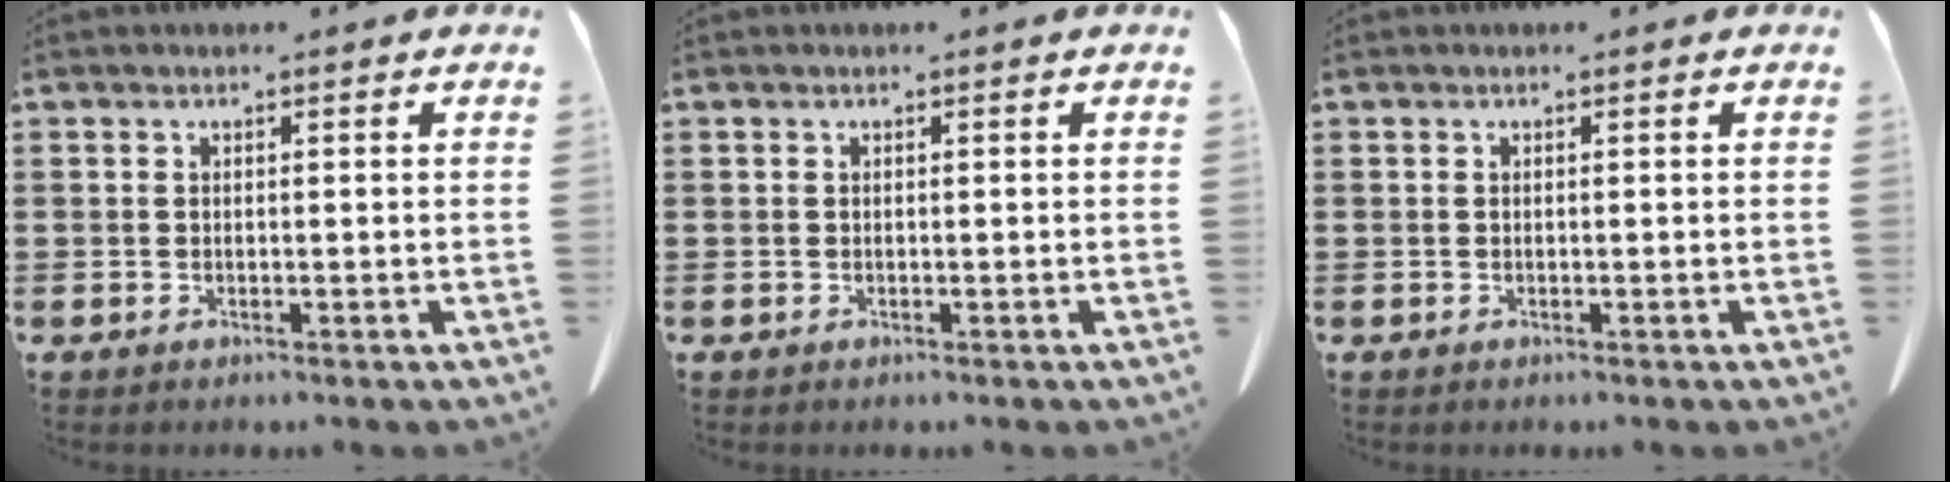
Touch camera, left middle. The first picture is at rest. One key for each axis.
{"total": 0.0}
{"total": 0.0}